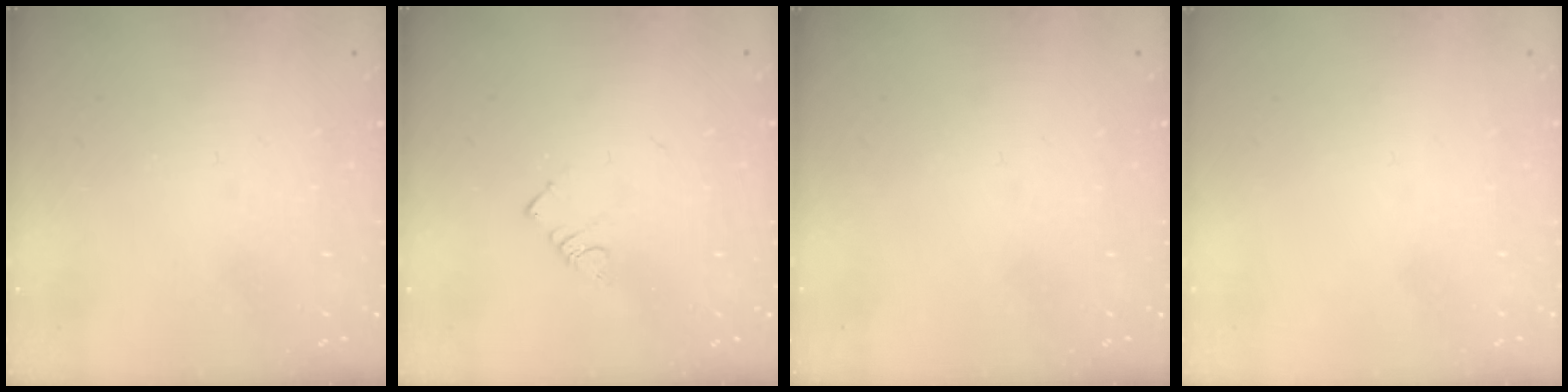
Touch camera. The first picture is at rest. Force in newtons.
{"total": 2.7, "press": 2.7, "slide": 0.4}
{"total": 0.0}
{"total": 1.5, "press": 1.5, "slide": 0.1}